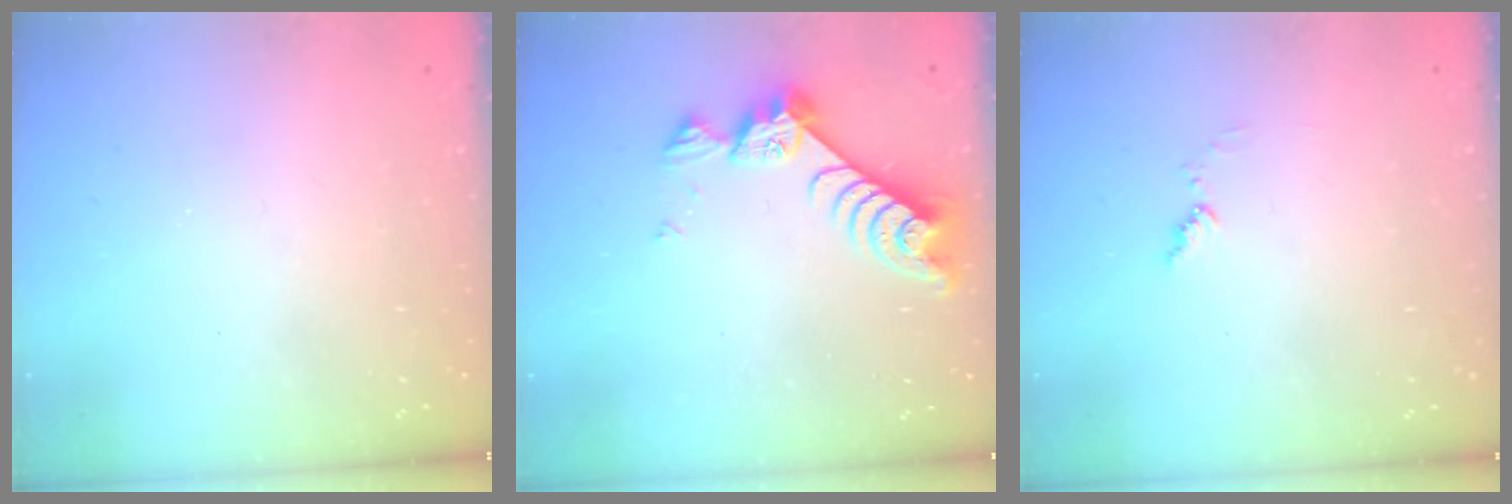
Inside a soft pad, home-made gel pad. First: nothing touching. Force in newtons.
{"total": 8.8, "press": 8.8, "slide": 0.8}
{"total": 4.9, "press": 4.9, "slide": 0.3}